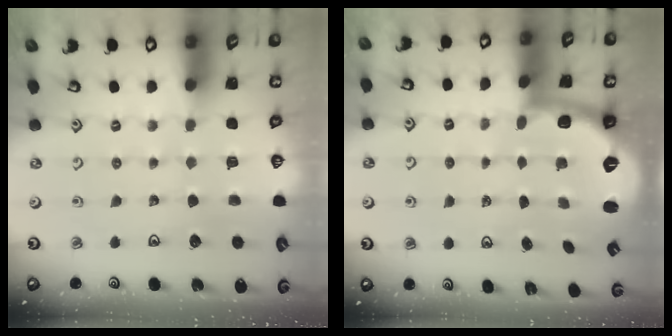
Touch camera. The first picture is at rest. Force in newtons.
{"total": 2.8, "press": 1.8, "slide": 2.1}